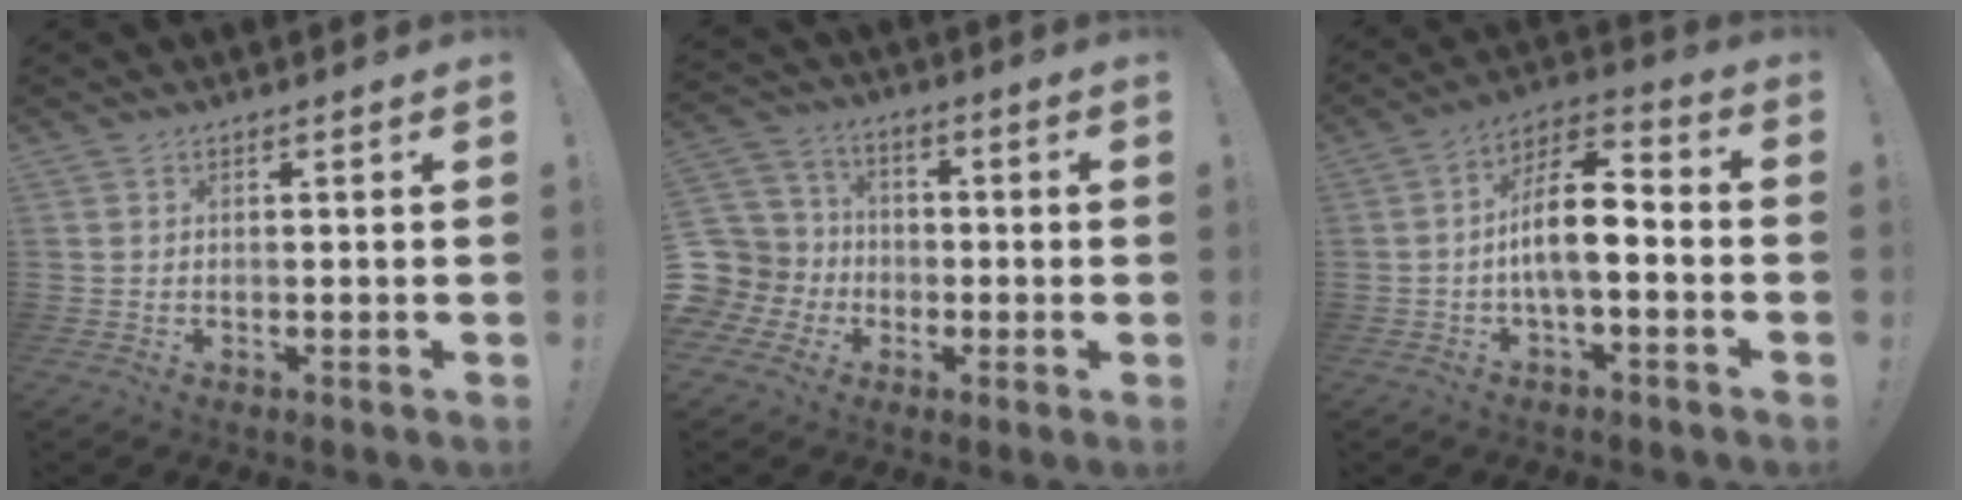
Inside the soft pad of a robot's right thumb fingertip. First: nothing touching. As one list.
[{"total": 10.1, "force": [-2.0, 9.4, 2.9], "torque": [-0.060, 0.016, -0.030]}, {"total": 12.0, "force": [-1.8, 5.1, 10.7], "torque": [-0.190, 0.011, -0.036]}]